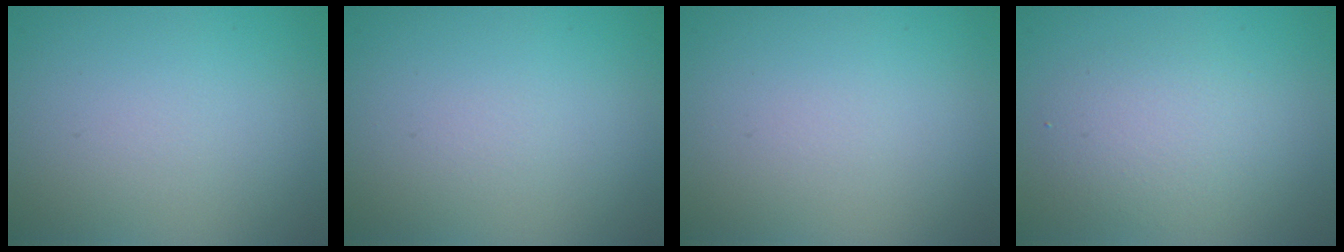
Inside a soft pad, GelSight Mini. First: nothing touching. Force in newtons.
{"total": 0.0}
{"total": 0.0}
{"total": 2.8, "press": 2.8, "slide": 0.2}